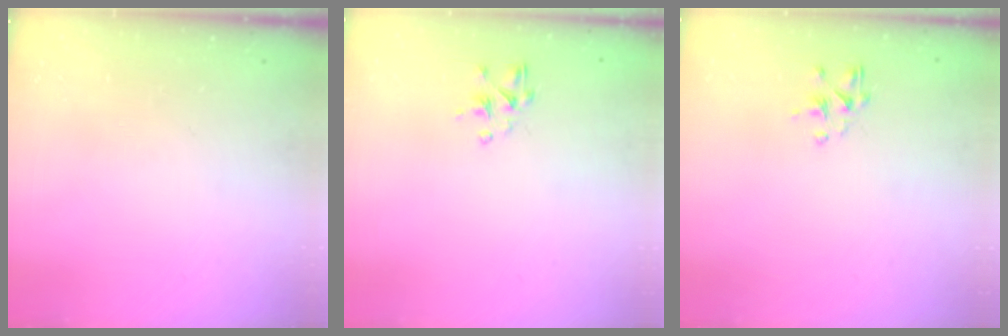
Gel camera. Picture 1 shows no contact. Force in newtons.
{"total": 2.8, "press": 2.7, "slide": 0.7}
{"total": 2.2, "press": 2.1, "slide": 0.8}